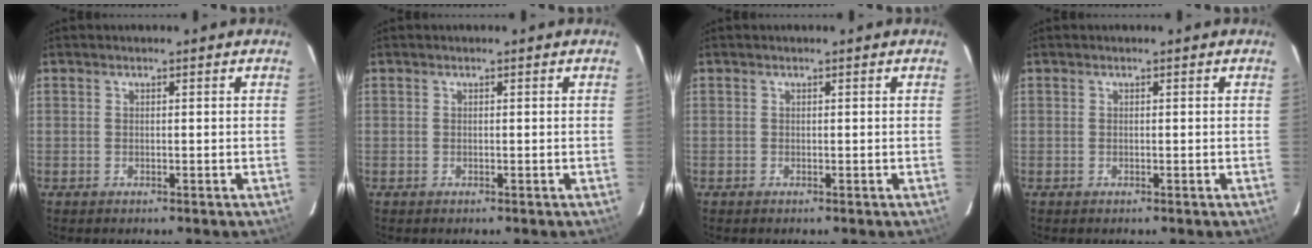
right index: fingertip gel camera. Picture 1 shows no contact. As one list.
[{"total": 0.0}, {"total": 0.0}, {"total": 0.0}]